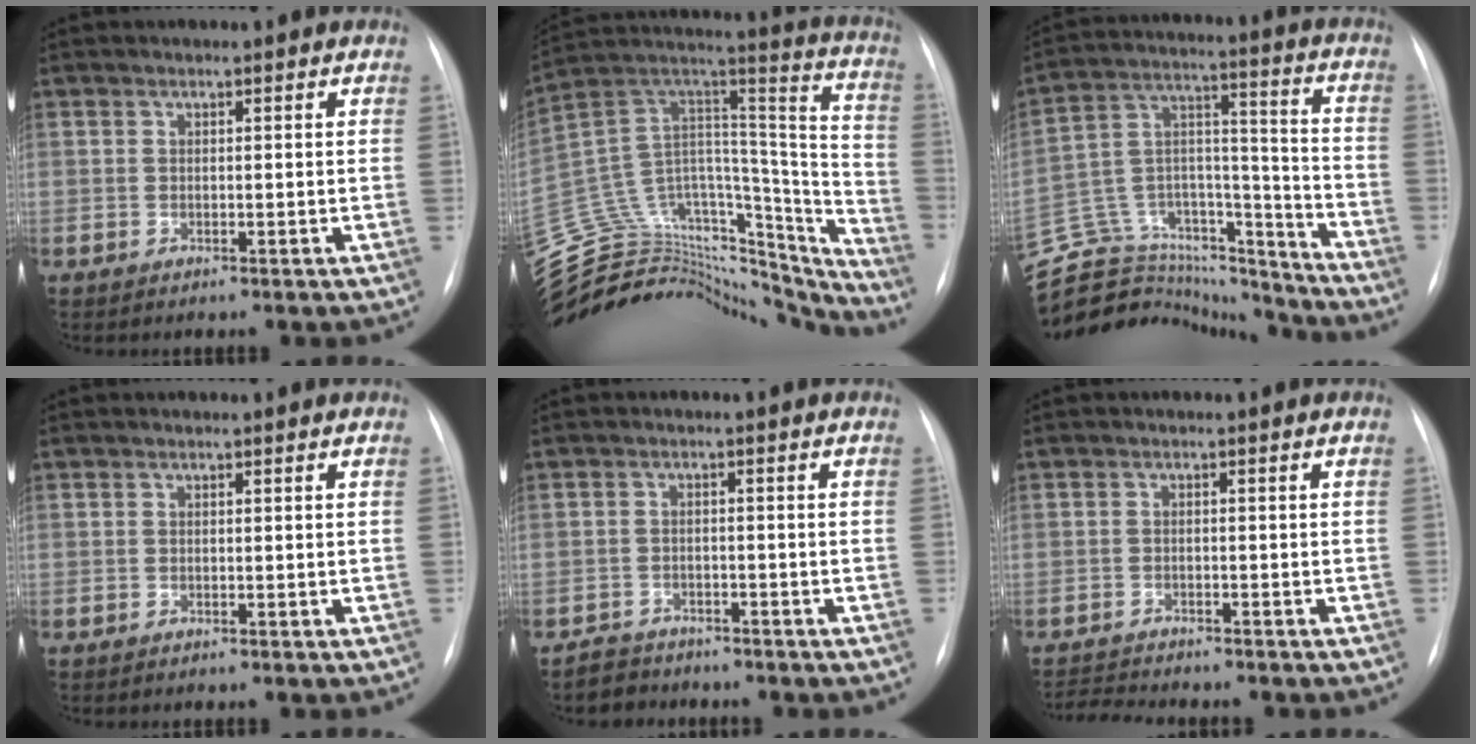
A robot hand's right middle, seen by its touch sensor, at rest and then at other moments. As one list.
[{"total": 41.0, "force": [-36.8, 12.6, 13.2], "torque": [-0.254, 0.018, -0.520]}, {"total": 24.5, "force": [-23.3, 6.0, 4.7], "torque": [-0.121, 0.049, -0.365]}, {"total": 0.0}, {"total": 3.4, "force": [-2.9, 1.5, -0.7], "torque": [0.006, 0.000, -0.053]}, {"total": 4.9, "force": [-4.8, 0.2, 1.0], "torque": [-0.013, -0.011, -0.074]}]